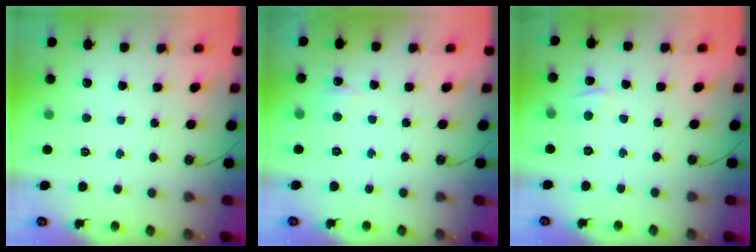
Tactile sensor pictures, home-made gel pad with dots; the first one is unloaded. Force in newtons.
{"total": 4.5, "press": 4.5, "slide": 0.8}
{"total": 4.5, "press": 4.4, "slide": 0.6}